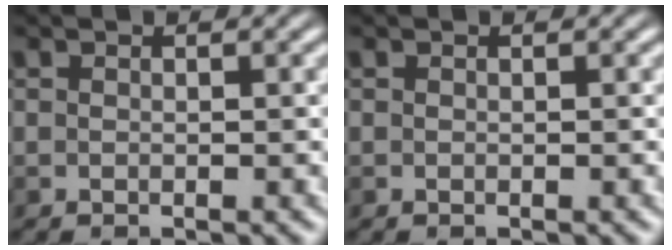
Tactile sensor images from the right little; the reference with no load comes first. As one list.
[{"total": 0.0}]